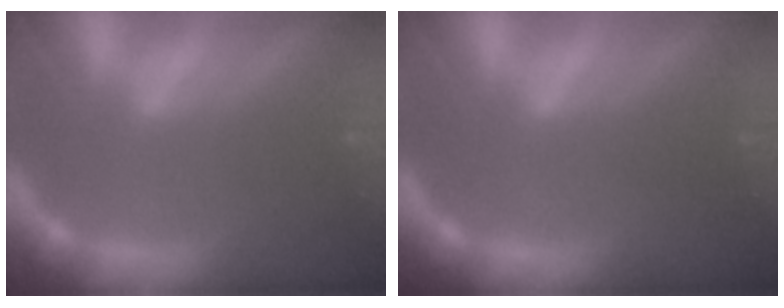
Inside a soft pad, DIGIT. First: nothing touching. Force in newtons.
{"total": 1.0}